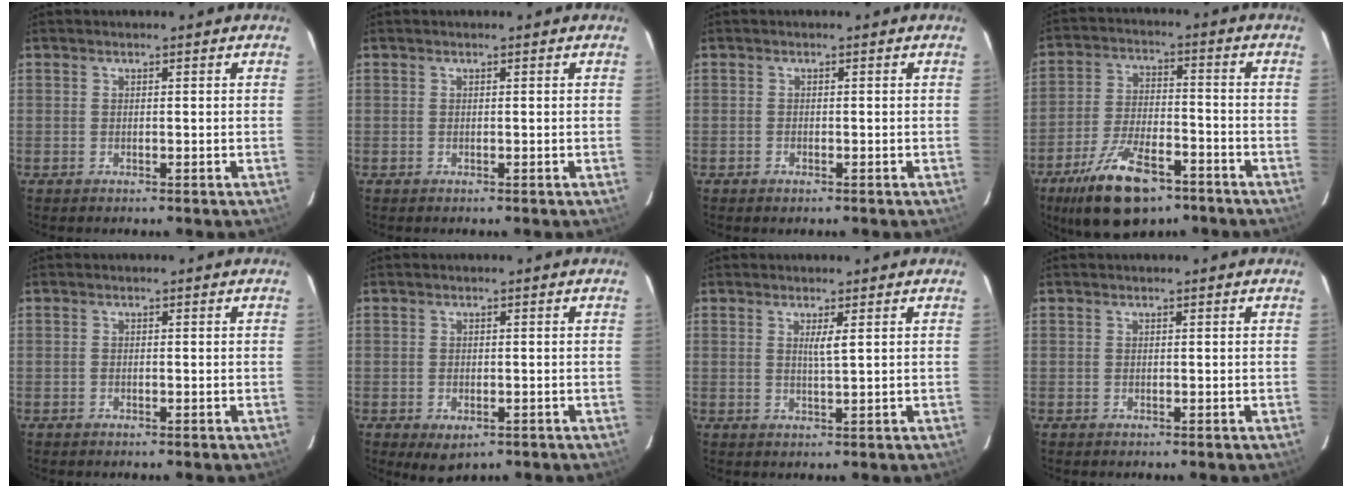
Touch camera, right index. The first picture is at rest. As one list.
[{"total": 0.0}, {"total": 0.6, "force": [-0.4, 0.2, 0.4], "torque": [-0.012, -0.002, -0.002]}, {"total": 12.6, "force": [-8.4, 4.6, 8.2], "torque": [-0.157, -0.013, -0.142]}, {"total": 0.0}, {"total": 3.4, "force": [-1.7, 1.9, 2.2], "torque": [-0.036, -0.007, -0.012]}, {"total": 1.8, "force": [0.7, -0.3, 1.6], "torque": [-0.032, -0.005, 0.012]}, {"total": 0.0}]